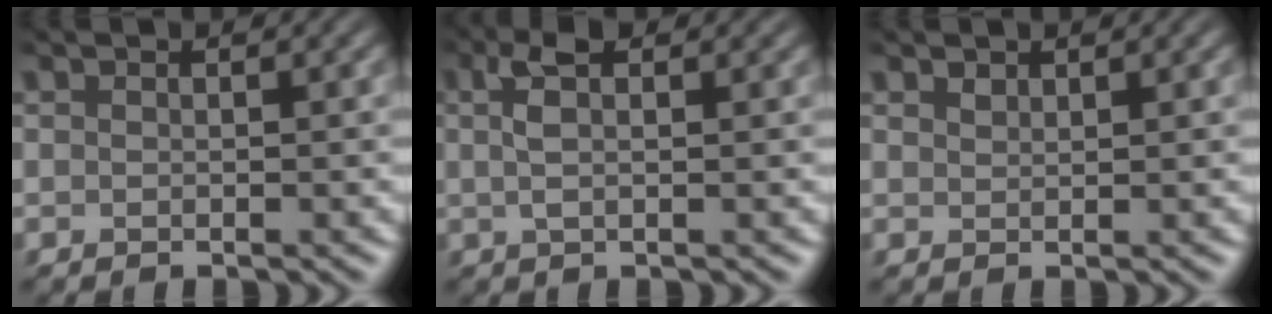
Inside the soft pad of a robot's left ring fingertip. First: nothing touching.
{"total": 3.0, "force": [1.3, 1.1, 2.5], "torque": [-0.047, 0.009, 0.018]}
{"total": 0.8, "force": [0.7, 0.4, 0.2], "torque": [-0.004, 0.000, 0.015]}